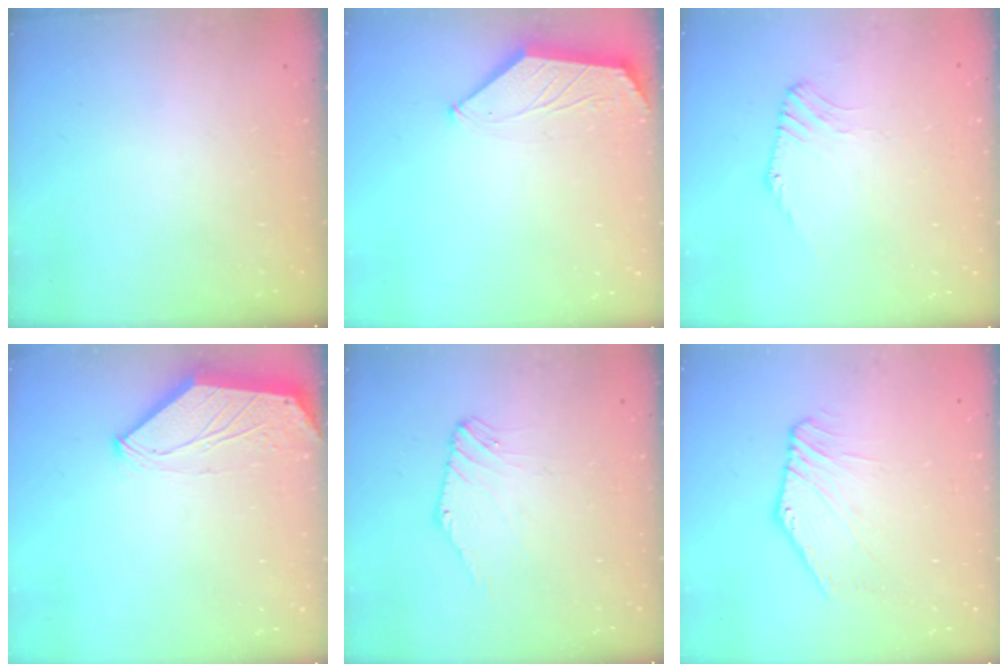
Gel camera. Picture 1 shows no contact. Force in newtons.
{"total": 1.8, "press": 1.8, "slide": 0.2}
{"total": 1.4, "press": 1.4, "slide": 0.4}
{"total": 0.0}
{"total": 2.0, "press": 2.0, "slide": 0.5}
{"total": 1.6, "press": 1.6, "slide": 0.2}